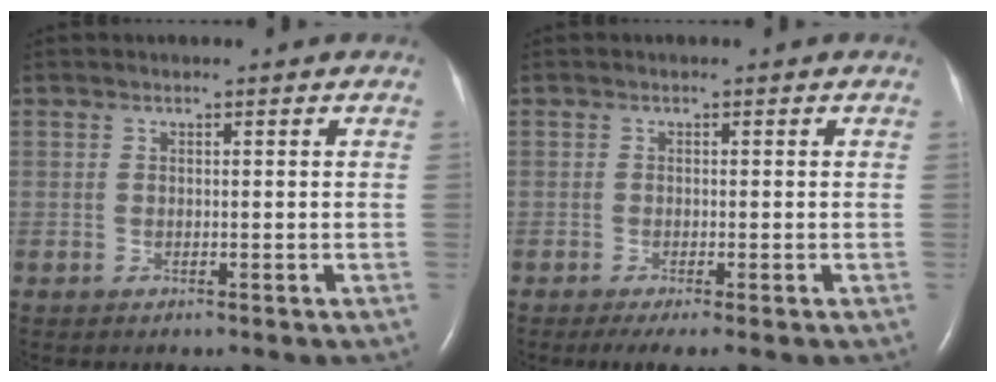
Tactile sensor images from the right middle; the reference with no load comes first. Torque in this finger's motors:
{"motor_torque": [0.10, -0.14, -0.01, 0.02]}